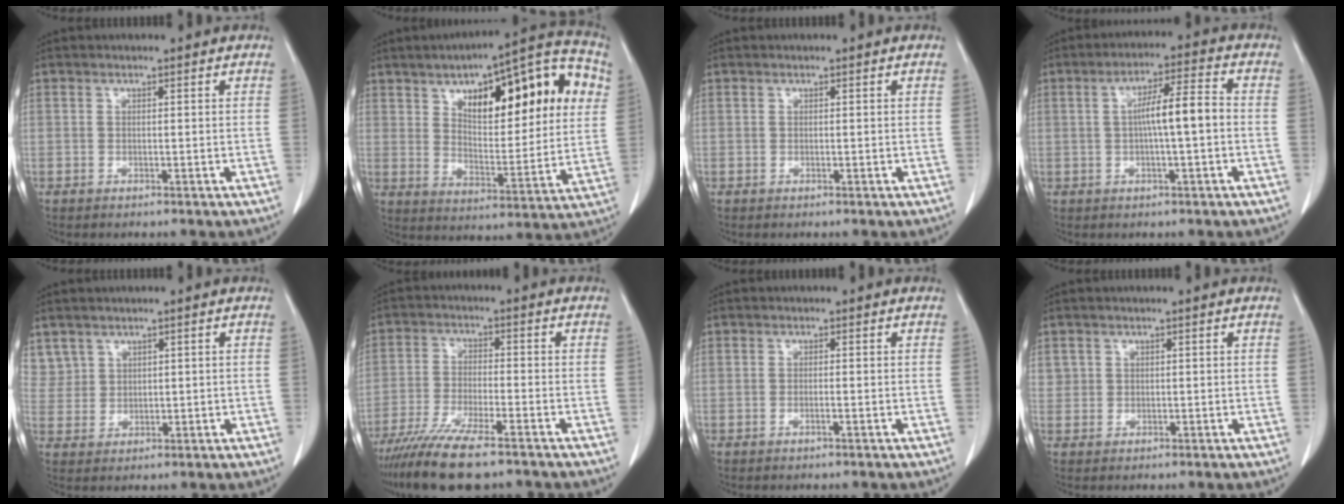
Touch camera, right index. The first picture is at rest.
{"total": 23.1, "force": [8.6, 7.9, 19.9], "torque": [-0.279, 0.035, 0.126]}
{"total": 0.0}
{"total": 6.8, "force": [-0.3, 0.6, 6.8], "torque": [-0.118, 0.016, -0.006]}
{"total": 3.9, "force": [2.5, 3.0, 0.0], "torque": [0.007, 0.006, 0.056]}
{"total": 12.2, "force": [-9.4, 1.6, 7.5], "torque": [-0.135, -0.031, -0.161]}
{"total": 0.7, "force": [-0.3, -0.1, 0.6], "torque": [-0.012, 0.001, -0.005]}
{"total": 1.5, "force": [0.6, 1.3, 0.1], "torque": [0.016, 0.004, 0.007]}